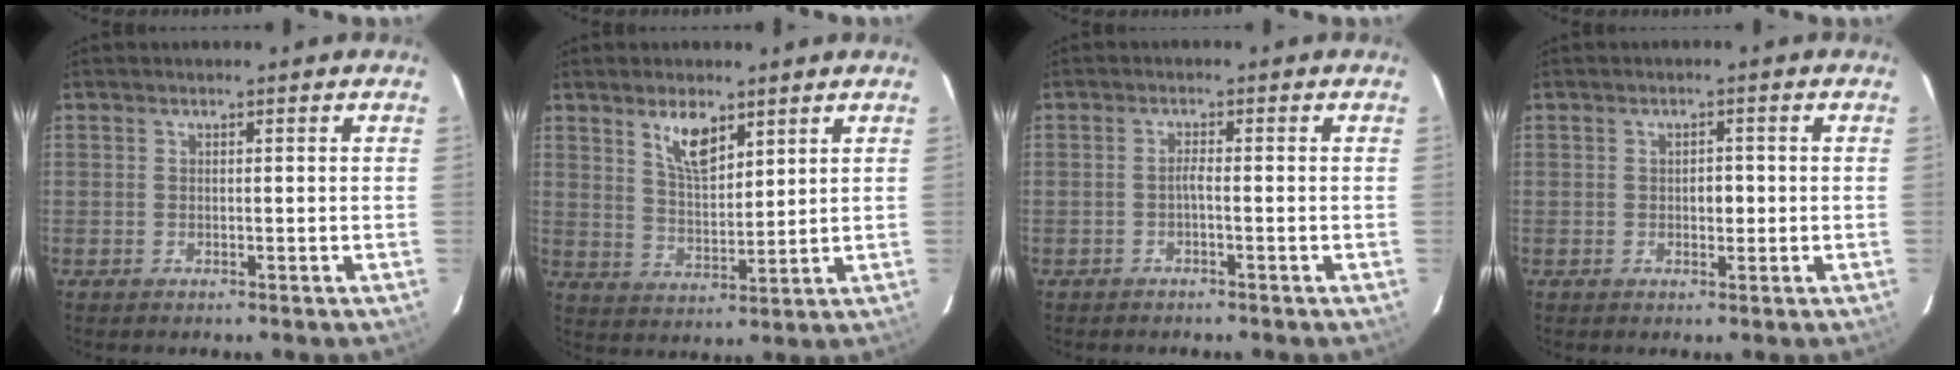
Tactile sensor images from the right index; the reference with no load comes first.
{"total": 7.2, "force": [4.5, 2.8, 4.9], "torque": [-0.084, 0.001, 0.091]}
{"total": 1.1, "force": [-0.6, -0.1, 0.9], "torque": [-0.017, 0.003, -0.013]}
{"total": 1.9, "force": [-0.2, 1.3, 1.3], "torque": [-0.020, 0.005, -0.003]}